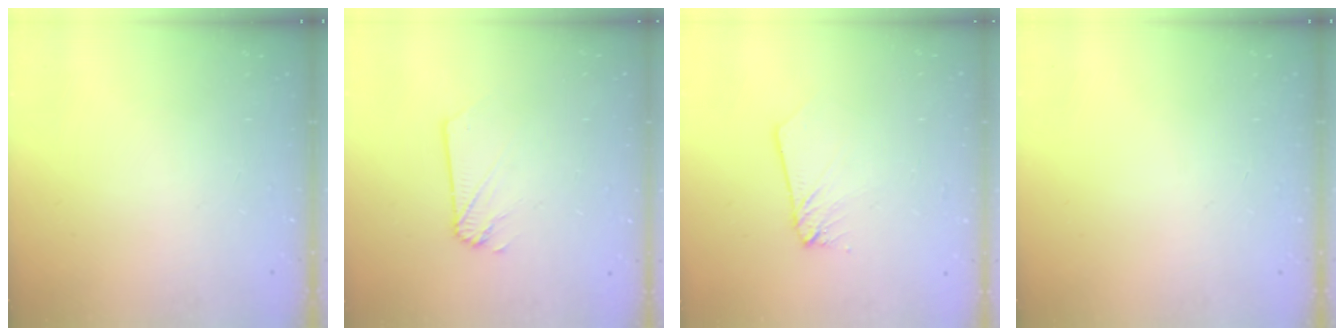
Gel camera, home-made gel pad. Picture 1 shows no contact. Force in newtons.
{"total": 2.1, "press": 2.1, "slide": 0.0}
{"total": 2.3, "press": 2.3, "slide": 0.2}
{"total": 0.0}